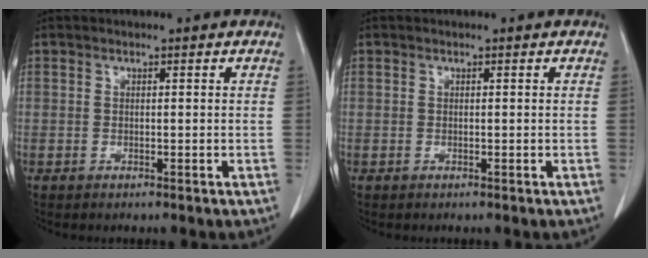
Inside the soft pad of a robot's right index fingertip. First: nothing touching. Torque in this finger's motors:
{"motor_torque": [0.00, 0.00, 0.00, 0.00]}